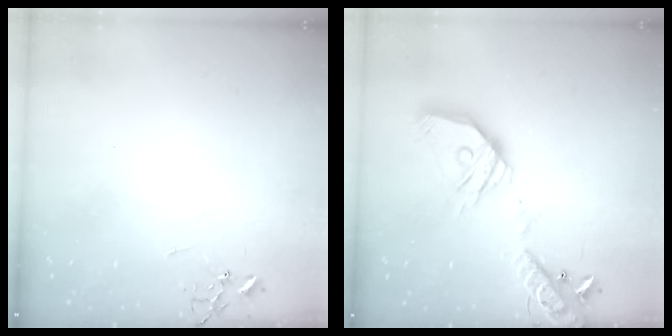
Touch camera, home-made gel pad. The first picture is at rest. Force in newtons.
{"total": 21.9, "press": 21.6, "slide": 3.8}